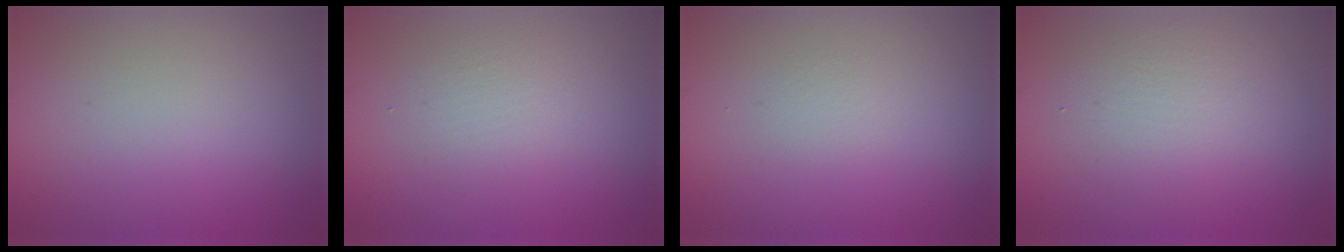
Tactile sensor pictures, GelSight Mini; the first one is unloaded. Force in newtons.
{"total": 1.9, "press": 1.9, "slide": 0.1}
{"total": 0.6, "press": 0.6, "slide": 0.0}
{"total": 3.2, "press": 3.2, "slide": 0.3}